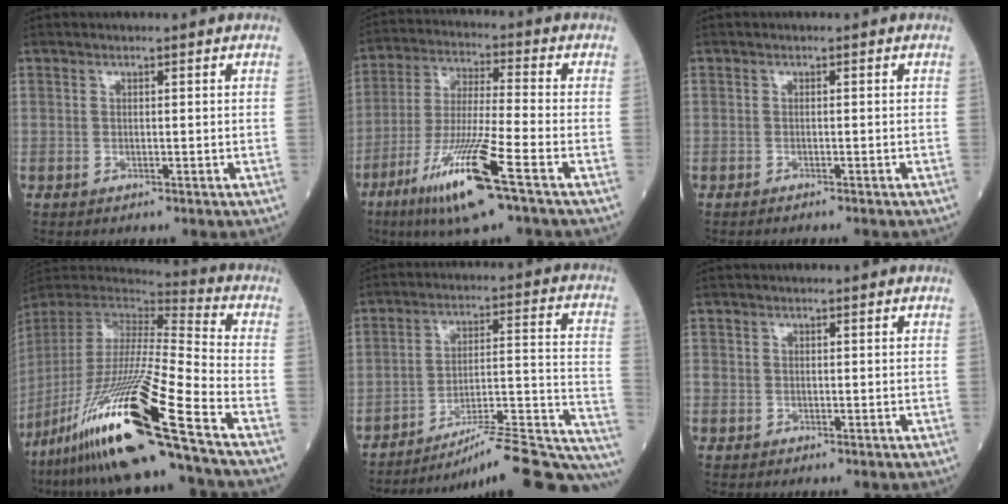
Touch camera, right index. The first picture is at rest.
{"total": 13.9, "force": [-7.3, -0.2, 11.8], "torque": [-0.239, -0.031, -0.137]}
{"total": 2.2, "force": [-2.0, 0.0, 1.0], "torque": [-0.015, -0.002, -0.023]}
{"total": 25.8, "force": [-16.3, -0.9, 20.0], "torque": [-0.402, -0.056, -0.306]}
{"total": 20.8, "force": [-17.7, 1.2, 10.9], "torque": [-0.085, 0.028, -0.254]}
{"total": 1.2, "force": [-0.4, 1.0, 0.4], "torque": [-0.008, 0.007, -0.009]}